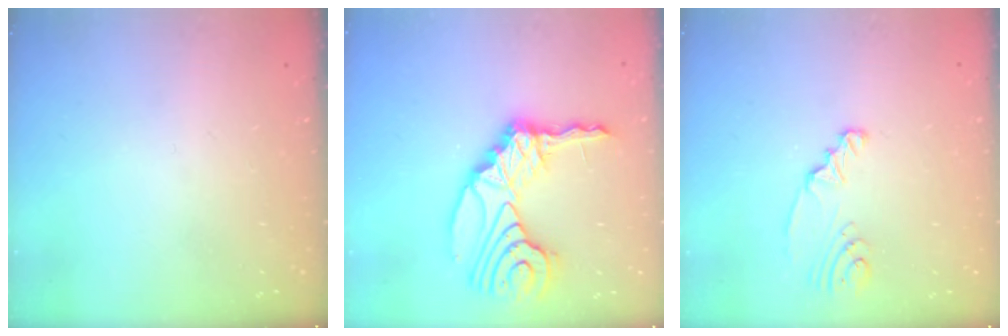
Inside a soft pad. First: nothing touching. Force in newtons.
{"total": 18.5, "press": 18.2, "slide": 3.2}
{"total": 2.7, "press": 2.7, "slide": 0.3}